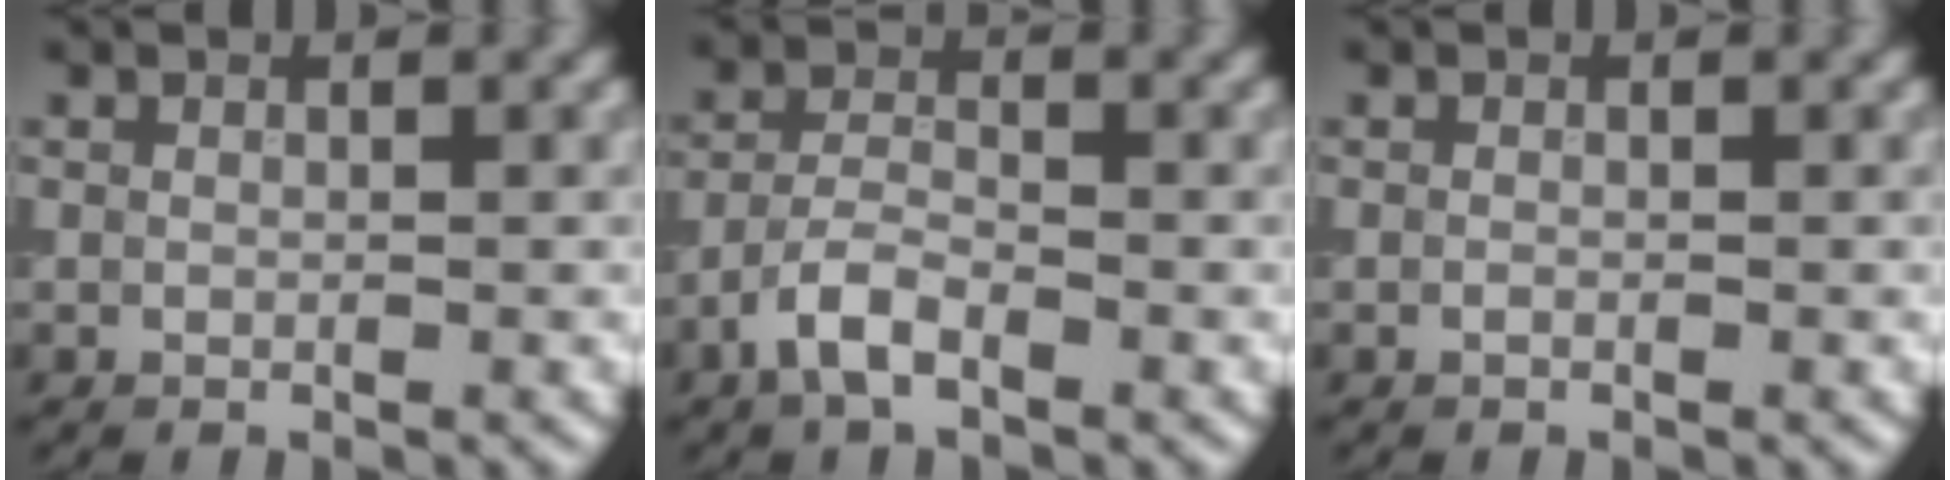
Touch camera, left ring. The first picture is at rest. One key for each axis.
{"total": 3.3, "fx": -2.1, "fy": 1.2, "fz": 2.2, "tx": -0.045, "ty": 0.006, "tz": -0.049}
{"total": 0.0}